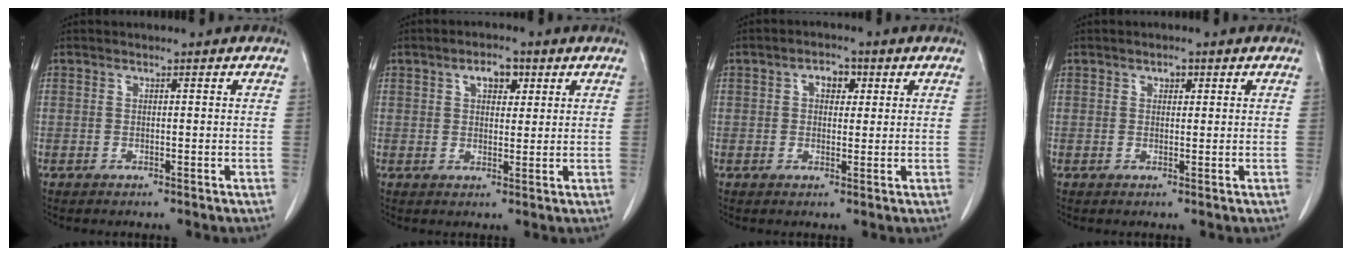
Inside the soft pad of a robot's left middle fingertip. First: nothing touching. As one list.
[{"total": 4.0, "force": [1.9, 2.0, 2.8], "torque": [-0.045, 0.008, 0.031]}, {"total": 3.3, "force": [1.2, 2.1, 2.2], "torque": [-0.035, 0.012, 0.018]}, {"total": 1.3, "force": [0.7, 0.7, 0.8], "torque": [-0.012, -0.001, 0.010]}]